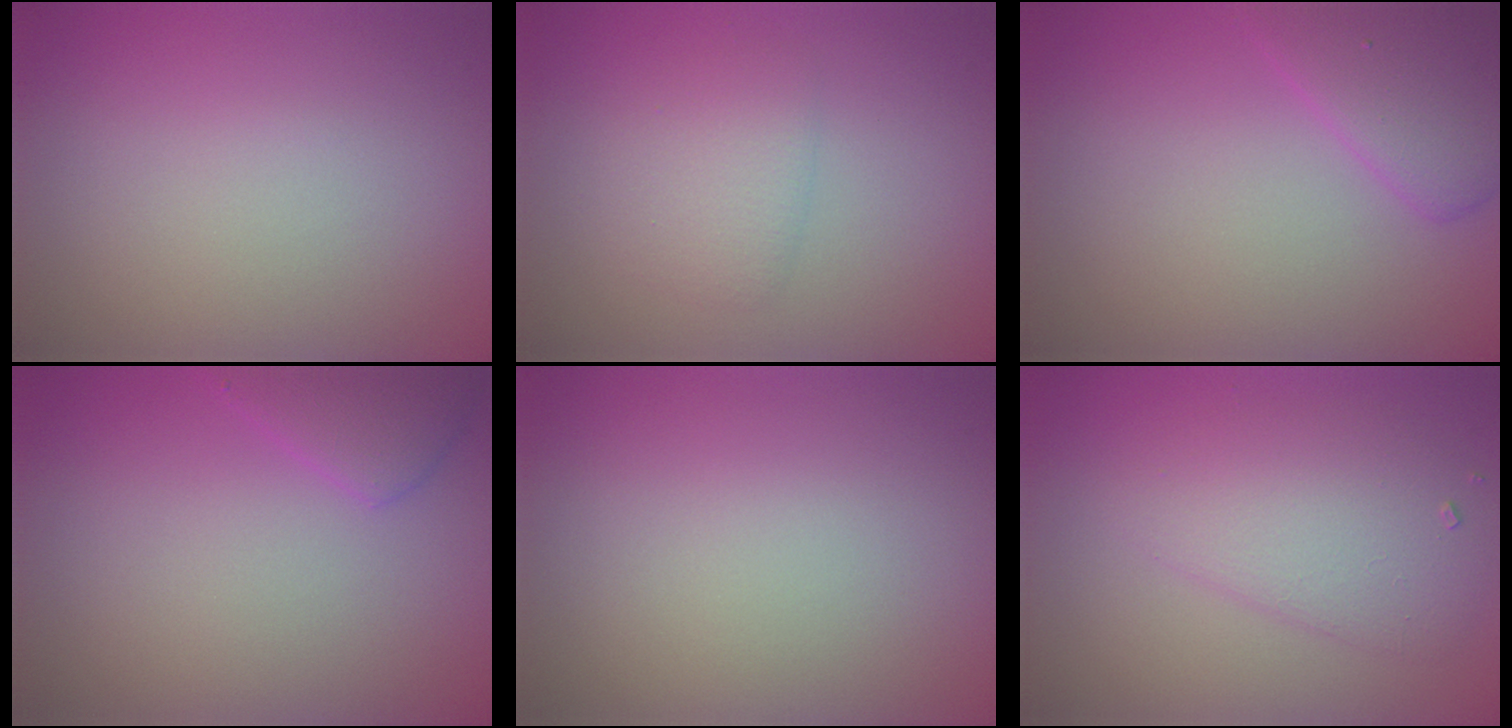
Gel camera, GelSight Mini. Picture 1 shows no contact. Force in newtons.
{"total": 2.4, "press": 2.4, "slide": 0.1}
{"total": 3.5, "press": 3.5, "slide": 0.2}
{"total": 2.3, "press": 2.3, "slide": 0.1}
{"total": 0.0}
{"total": 3.9, "press": 3.9, "slide": 0.1}